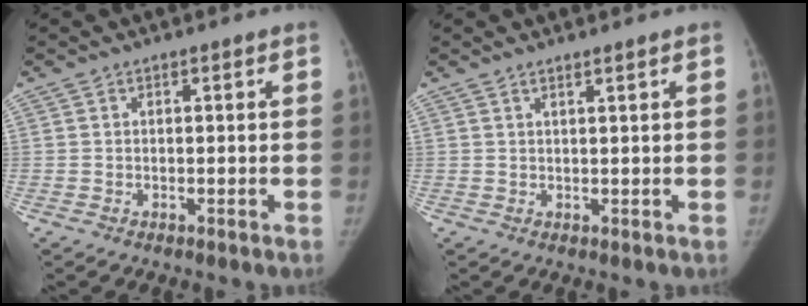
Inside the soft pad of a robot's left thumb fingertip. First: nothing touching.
{"total": 1.2, "force": [0.9, -0.2, 0.8], "torque": [-0.017, -0.008, 0.020]}